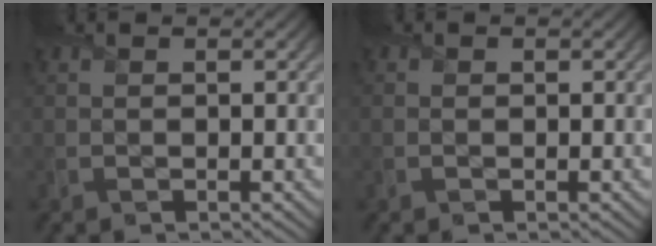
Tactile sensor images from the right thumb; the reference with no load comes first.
{"total": 0.0}